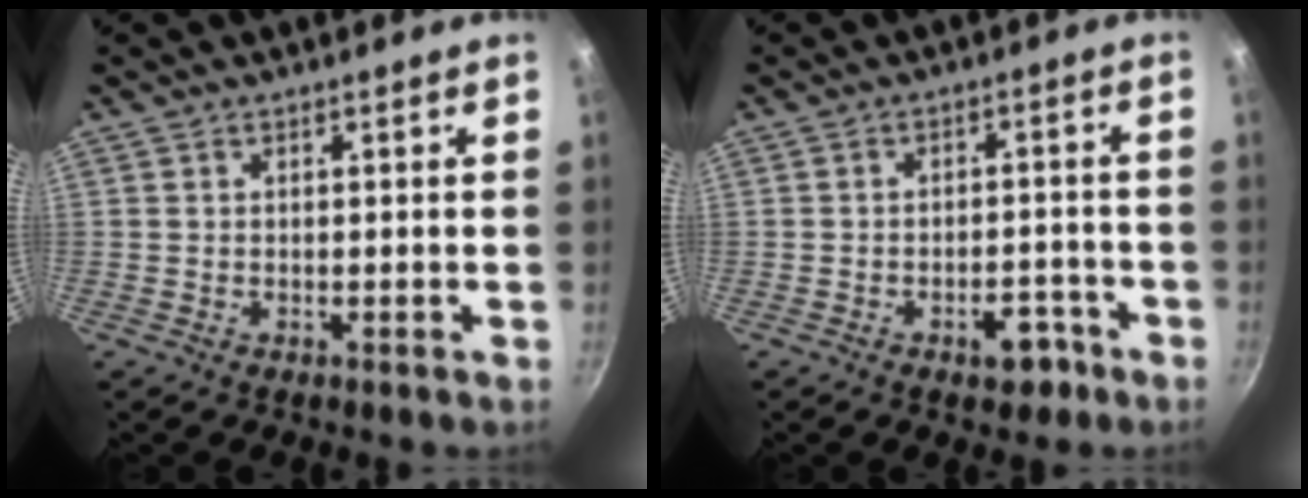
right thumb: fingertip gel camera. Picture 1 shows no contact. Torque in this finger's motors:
{"motor_torque": [0.84, 0.61, 0.77, -0.55, 0.17]}